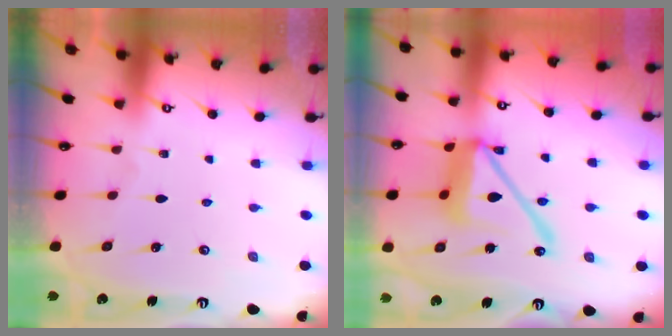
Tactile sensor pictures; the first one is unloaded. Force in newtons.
{"total": 15.5, "press": 15.3, "slide": 1.8}